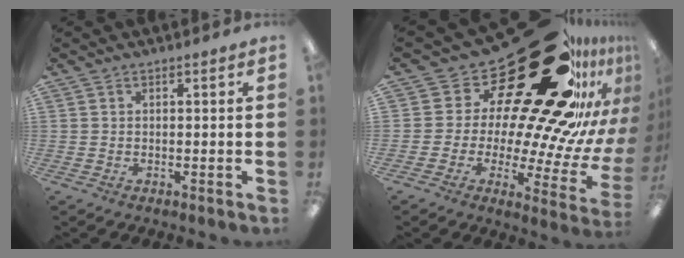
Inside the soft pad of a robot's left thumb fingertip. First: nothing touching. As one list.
[{"total": 35.3, "force": [22.0, 14.1, 23.7], "torque": [-0.307, -0.198, 0.420]}]